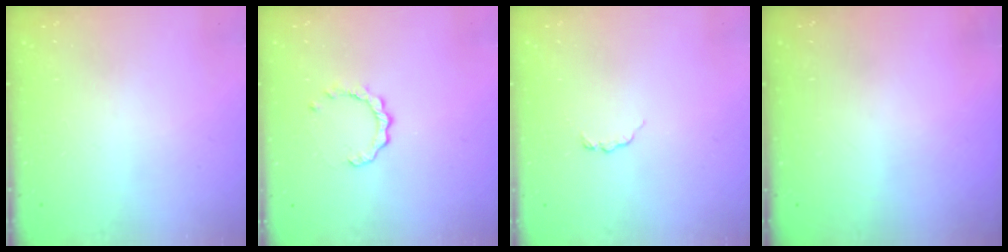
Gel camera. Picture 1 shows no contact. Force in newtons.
{"total": 2.5, "press": 2.5, "slide": 0.3}
{"total": 2.9, "press": 2.9, "slide": 0.4}
{"total": 0.0}